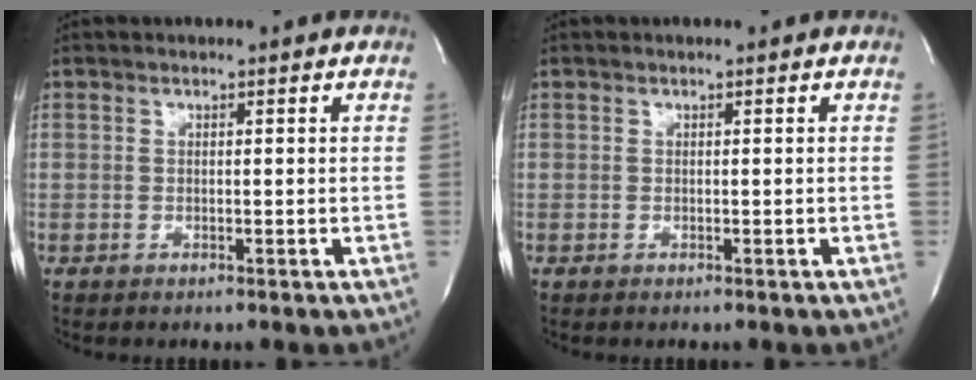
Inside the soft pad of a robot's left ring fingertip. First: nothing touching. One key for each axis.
{"total": 0.0}